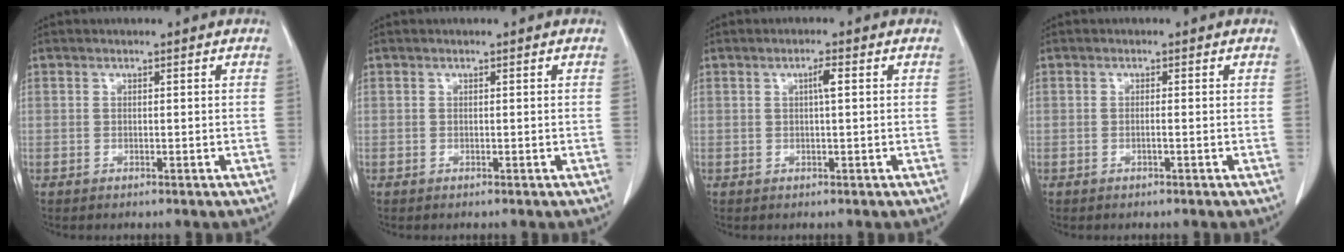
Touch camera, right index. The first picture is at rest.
{"total": 0.0}
{"total": 1.8, "force": [0.4, 0.0, 1.8], "torque": [-0.032, 0.004, 0.006]}
{"total": 0.5, "force": [-0.1, -0.1, 0.5], "torque": [-0.006, 0.003, -0.001]}